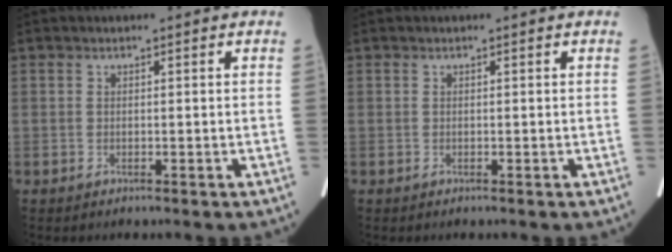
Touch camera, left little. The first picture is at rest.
{"total": 0.0}